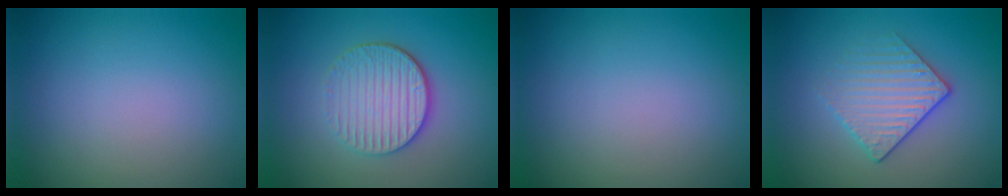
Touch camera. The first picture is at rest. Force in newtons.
{"total": 4.3, "press": 3.5, "slide": 2.5}
{"total": 0.0}
{"total": 2.9, "press": 2.6, "slide": 1.2}